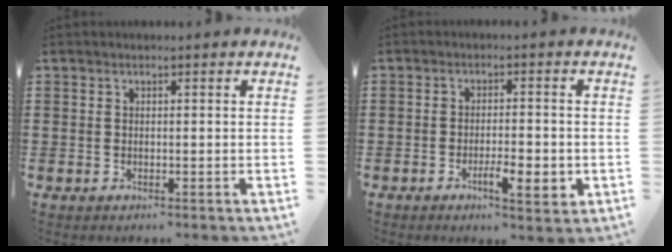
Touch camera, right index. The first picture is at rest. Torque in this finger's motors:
{"motor_torque": [0.21, 0.05, 0.39, 0.03]}